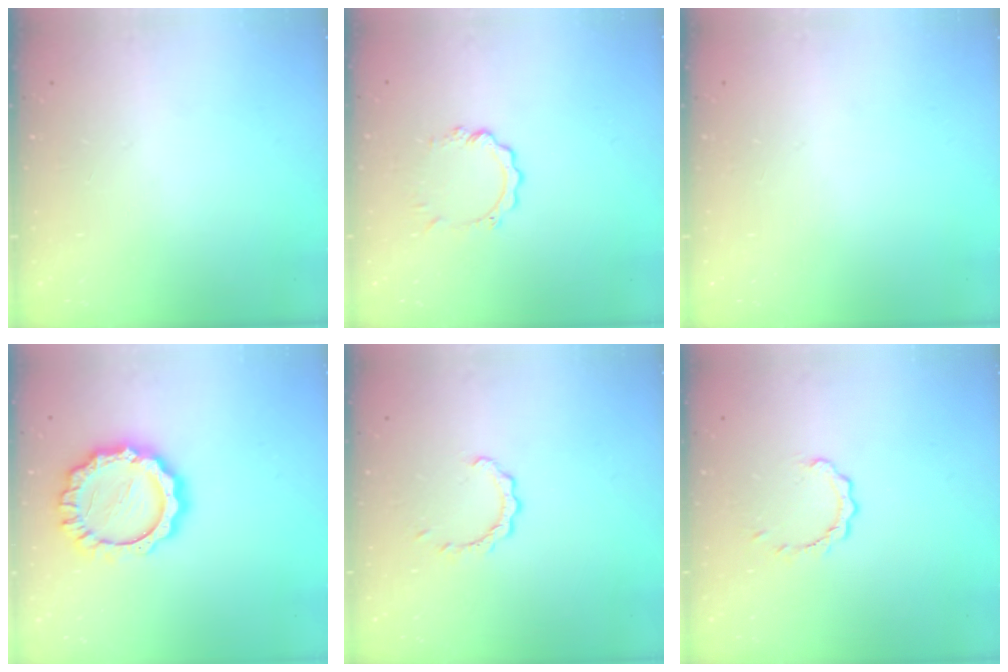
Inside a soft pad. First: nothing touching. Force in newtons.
{"total": 4.0, "press": 4.0, "slide": 0.4}
{"total": 0.0}
{"total": 12.9, "press": 12.9, "slide": 1.1}
{"total": 2.8, "press": 2.7, "slide": 0.4}
{"total": 2.6, "press": 2.6, "slide": 0.3}